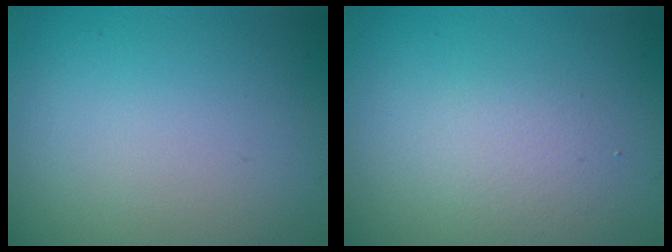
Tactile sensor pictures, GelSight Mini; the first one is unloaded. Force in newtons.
{"total": 1.8, "press": 1.8, "slide": 0.1}